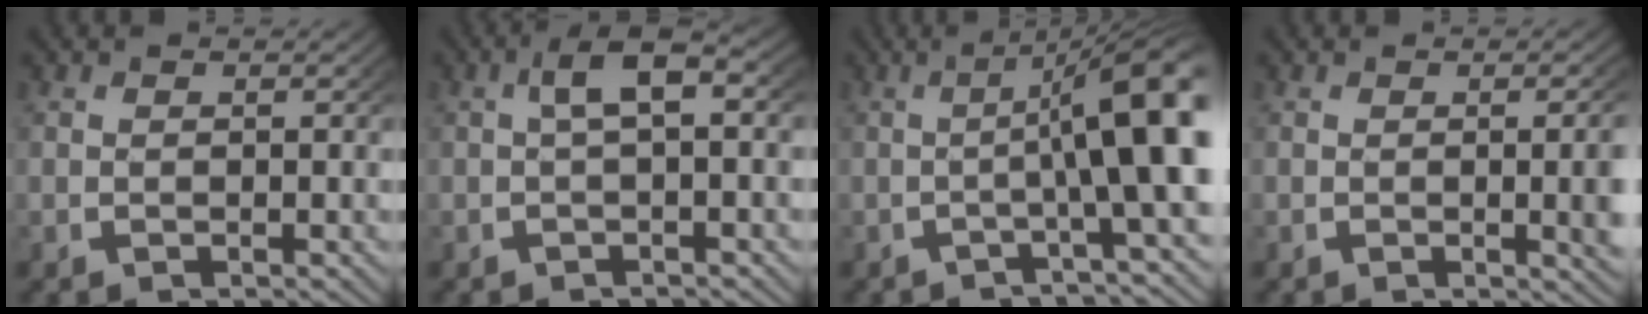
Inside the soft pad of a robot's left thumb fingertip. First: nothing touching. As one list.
[{"total": 3.8, "force": [0.5, 1.6, 3.4], "torque": [-0.063, 0.009, 0.005]}, {"total": 9.3, "force": [-0.4, 2.6, 8.9], "torque": [-0.119, 0.007, -0.012]}, {"total": 3.4, "force": [0.0, 0.8, 3.3], "torque": [-0.033, 0.001, -0.002]}]